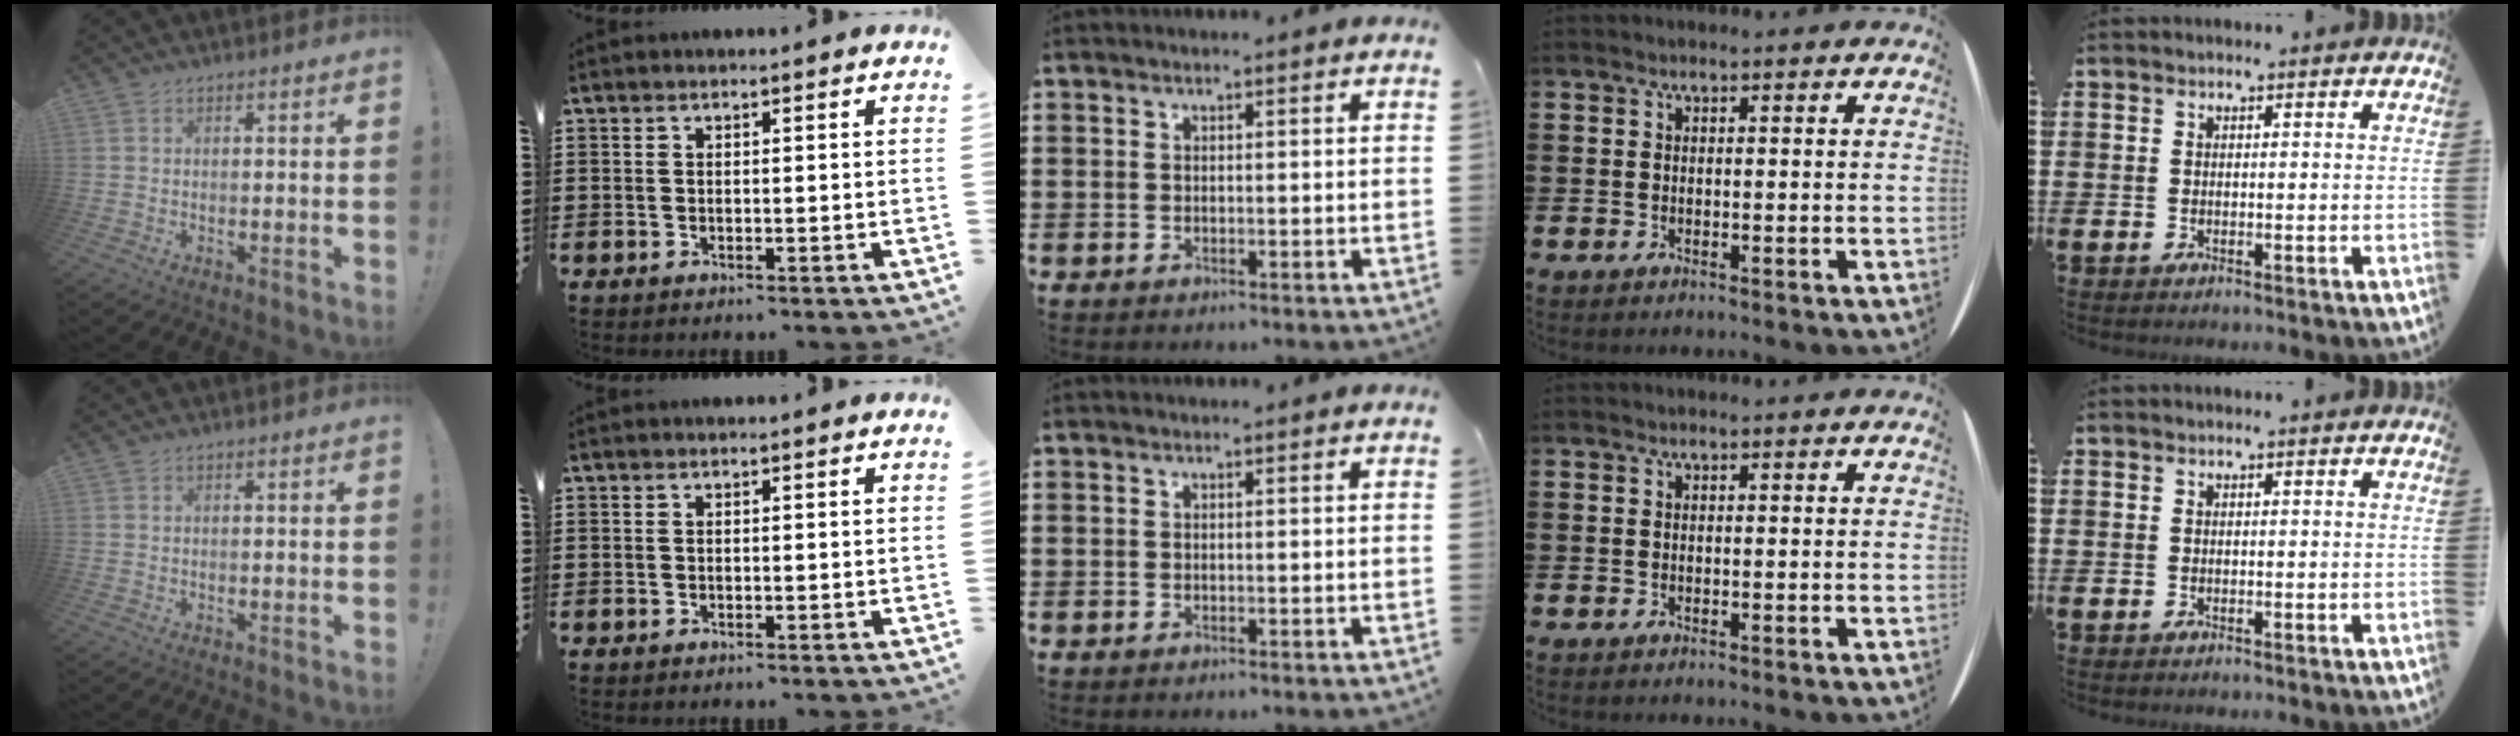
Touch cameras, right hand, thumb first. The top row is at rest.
{}